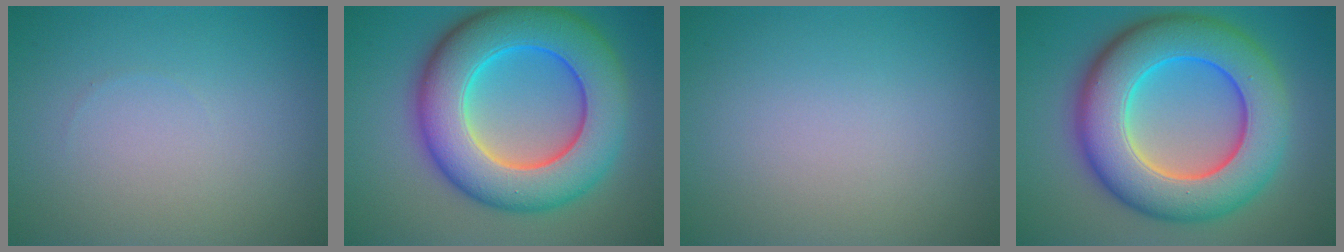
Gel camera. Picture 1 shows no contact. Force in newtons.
{"total": 12.2, "press": 12.2, "slide": 0.2}
{"total": 0.0}
{"total": 12.3, "press": 12.3, "slide": 0.2}